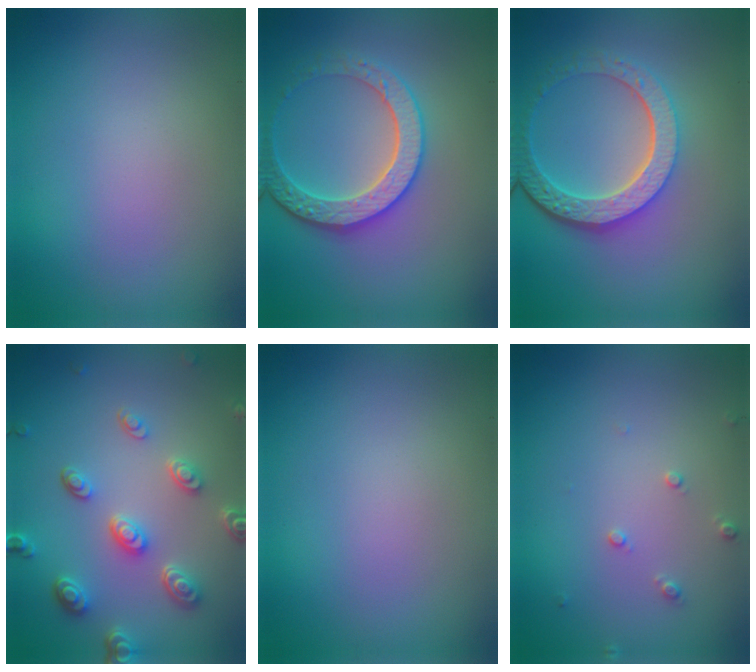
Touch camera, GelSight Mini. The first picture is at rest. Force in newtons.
{"total": 4.0, "press": 3.8, "slide": 1.1}
{"total": 6.0, "press": 4.4, "slide": 4.0}
{"total": 4.8, "press": 3.7, "slide": 3.1}
{"total": 0.0}
{"total": 1.1, "press": 1.1, "slide": 0.2}